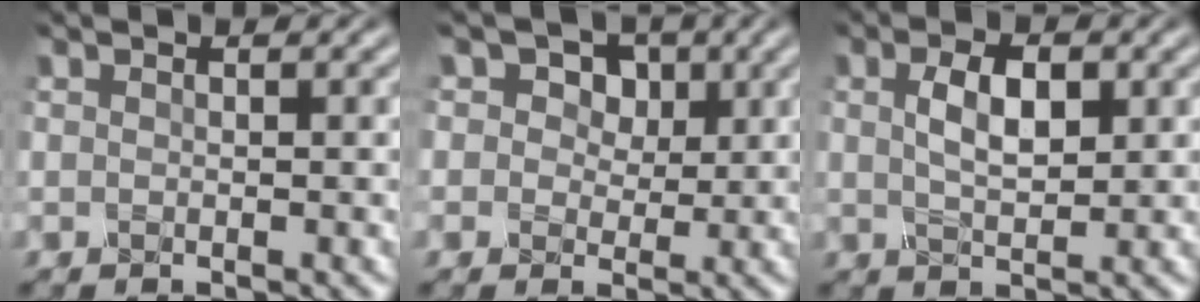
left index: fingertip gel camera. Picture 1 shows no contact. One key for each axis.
{"total": 5.8, "fx": 2.5, "fy": 4.4, "fz": 2.8, "tx": -0.055, "ty": 0.005, "tz": 0.028}
{"total": 3.3, "fx": 0.4, "fy": 1.7, "fz": 2.9, "tx": -0.060, "ty": 0.003, "tz": 0.009}